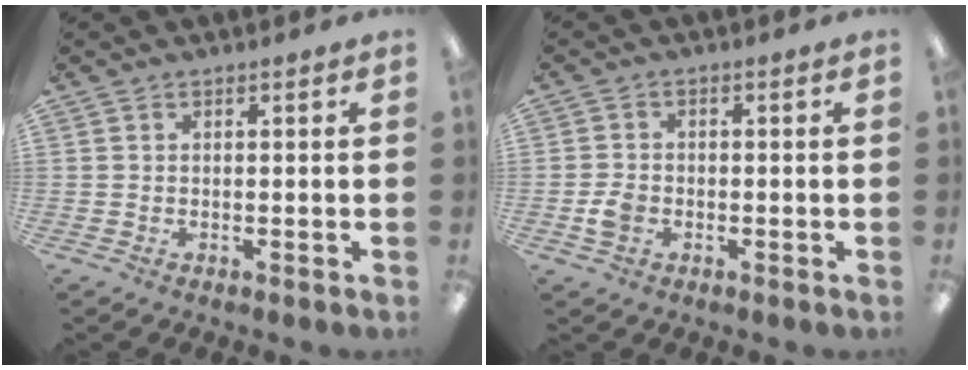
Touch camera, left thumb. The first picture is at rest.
{"total": 3.5, "force": [-1.4, 2.7, 1.7], "torque": [-0.035, 0.006, -0.026]}